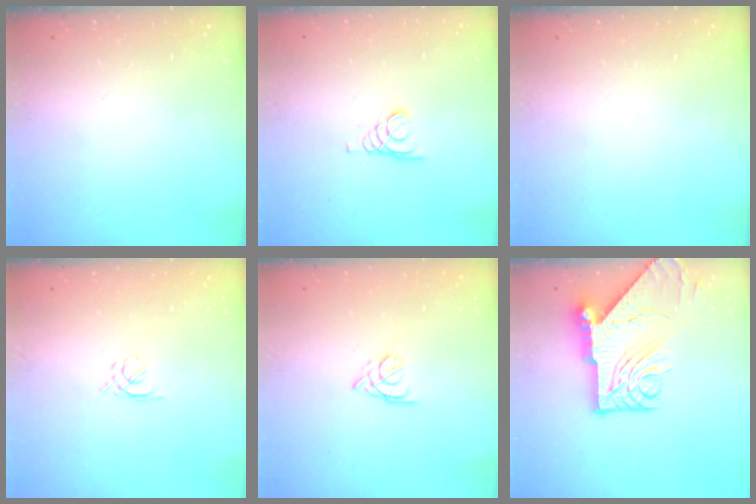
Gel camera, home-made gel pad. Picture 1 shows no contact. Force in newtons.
{"total": 1.6, "press": 1.6, "slide": 0.0}
{"total": 0.0}
{"total": 1.6, "press": 1.5, "slide": 0.5}
{"total": 3.8, "press": 3.8, "slide": 0.6}
{"total": 17.7, "press": 17.6, "slide": 1.7}